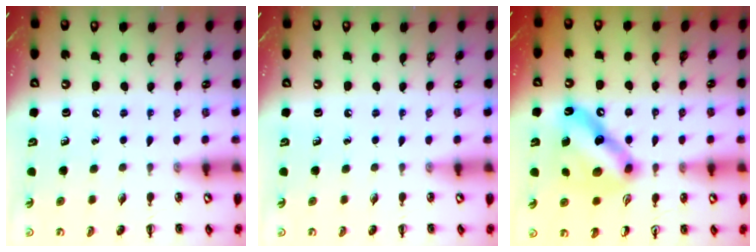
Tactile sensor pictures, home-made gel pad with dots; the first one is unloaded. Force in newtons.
{"total": 0.0}
{"total": 11.0, "press": 11.0, "slide": 0.0}